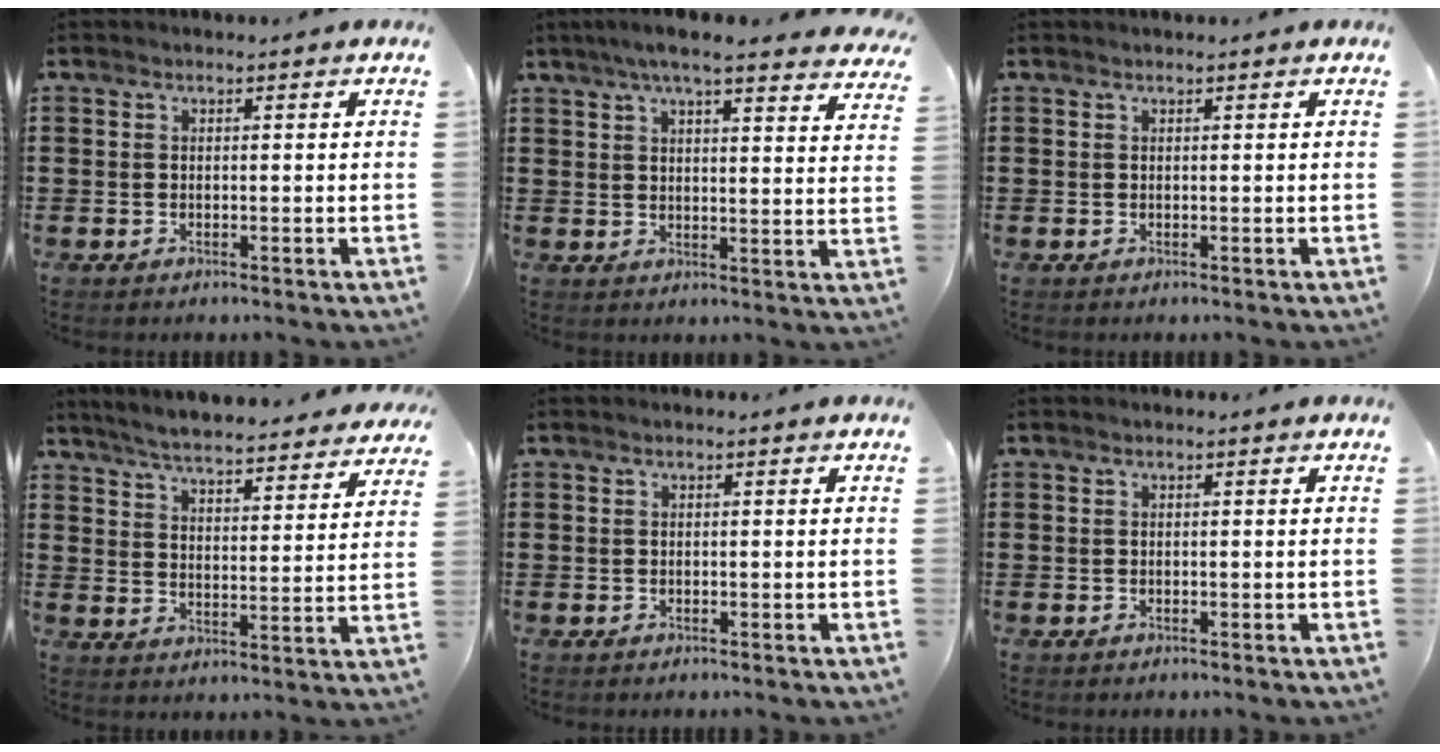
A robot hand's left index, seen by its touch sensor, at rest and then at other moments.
{"total": 6.0, "force": [5.2, 0.0, 3.1], "torque": [-0.076, -0.014, 0.090]}
{"total": 0.0}
{"total": 5.4, "force": [5.3, -0.2, 1.2], "torque": [-0.048, -0.036, 0.089]}
{"total": 0.0}
{"total": 0.0}